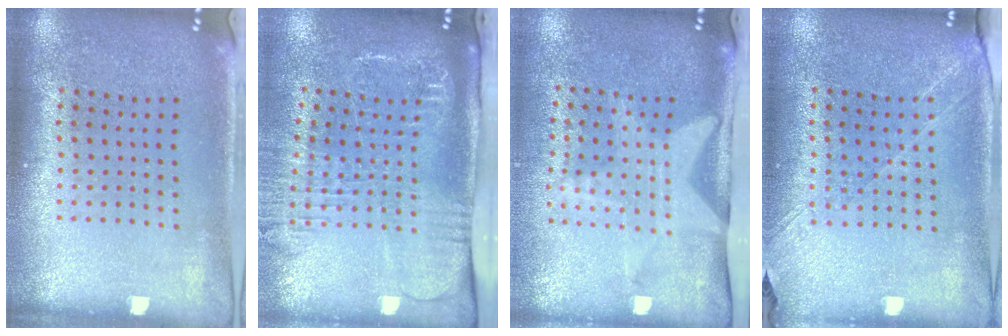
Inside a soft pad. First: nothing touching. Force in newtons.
{"total": 2.6, "press": 2.0, "slide": 1.7}
{"total": 1.9, "press": 1.6, "slide": 1.0}
{"total": 1.4, "press": 1.3, "slide": 0.6}